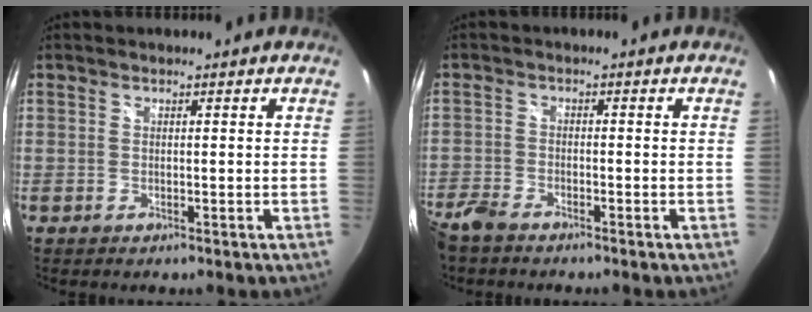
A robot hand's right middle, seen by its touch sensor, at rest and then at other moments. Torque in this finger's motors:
{"motor_torque": [0.13, -0.11, 0.06, 0.03]}